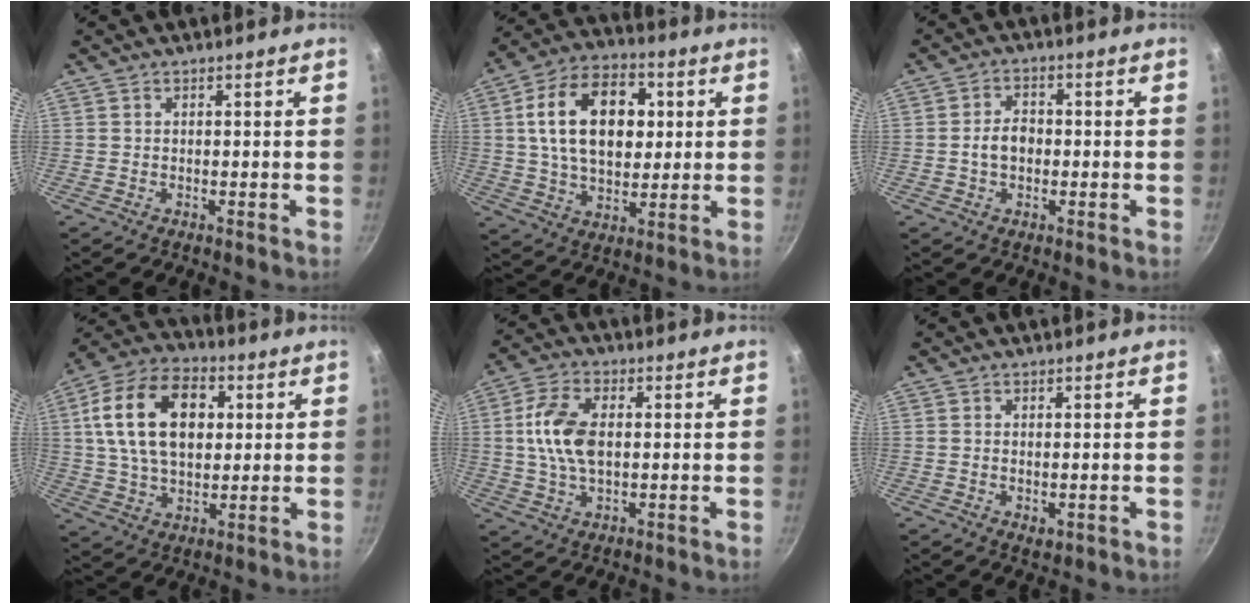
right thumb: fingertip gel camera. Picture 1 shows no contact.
{"total": 18.7, "force": [3.6, 12.2, 13.6], "torque": [-0.198, 0.010, 0.052]}
{"total": 4.5, "force": [-0.6, 3.2, 3.1], "torque": [-0.040, 0.016, -0.013]}
{"total": 19.1, "force": [4.0, 12.4, 14.0], "torque": [-0.227, 0.011, 0.061]}
{"total": 10.7, "force": [1.0, 6.3, 8.6], "torque": [-0.159, 0.014, 0.014]}
{"total": 1.9, "force": [-0.2, 1.1, 1.5], "torque": [-0.023, -0.007, -0.001]}